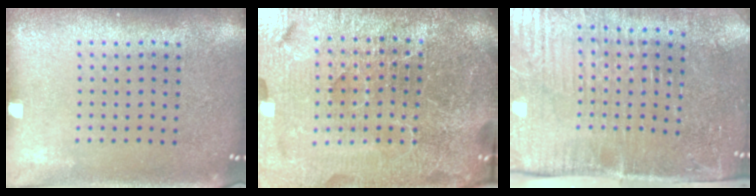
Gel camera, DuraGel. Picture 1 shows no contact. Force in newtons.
{"total": 6.7, "press": 5.8, "slide": 3.3}
{"total": 5.3, "press": 4.5, "slide": 2.7}